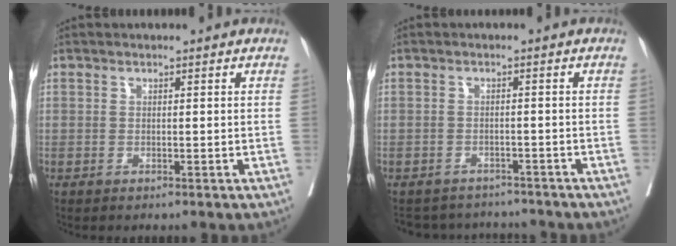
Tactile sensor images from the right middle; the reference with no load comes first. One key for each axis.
{"total": 8.8, "fx": -8.4, "fy": 2.2, "fz": 0.9, "tx": -0.018, "ty": 0.013, "tz": -0.109}